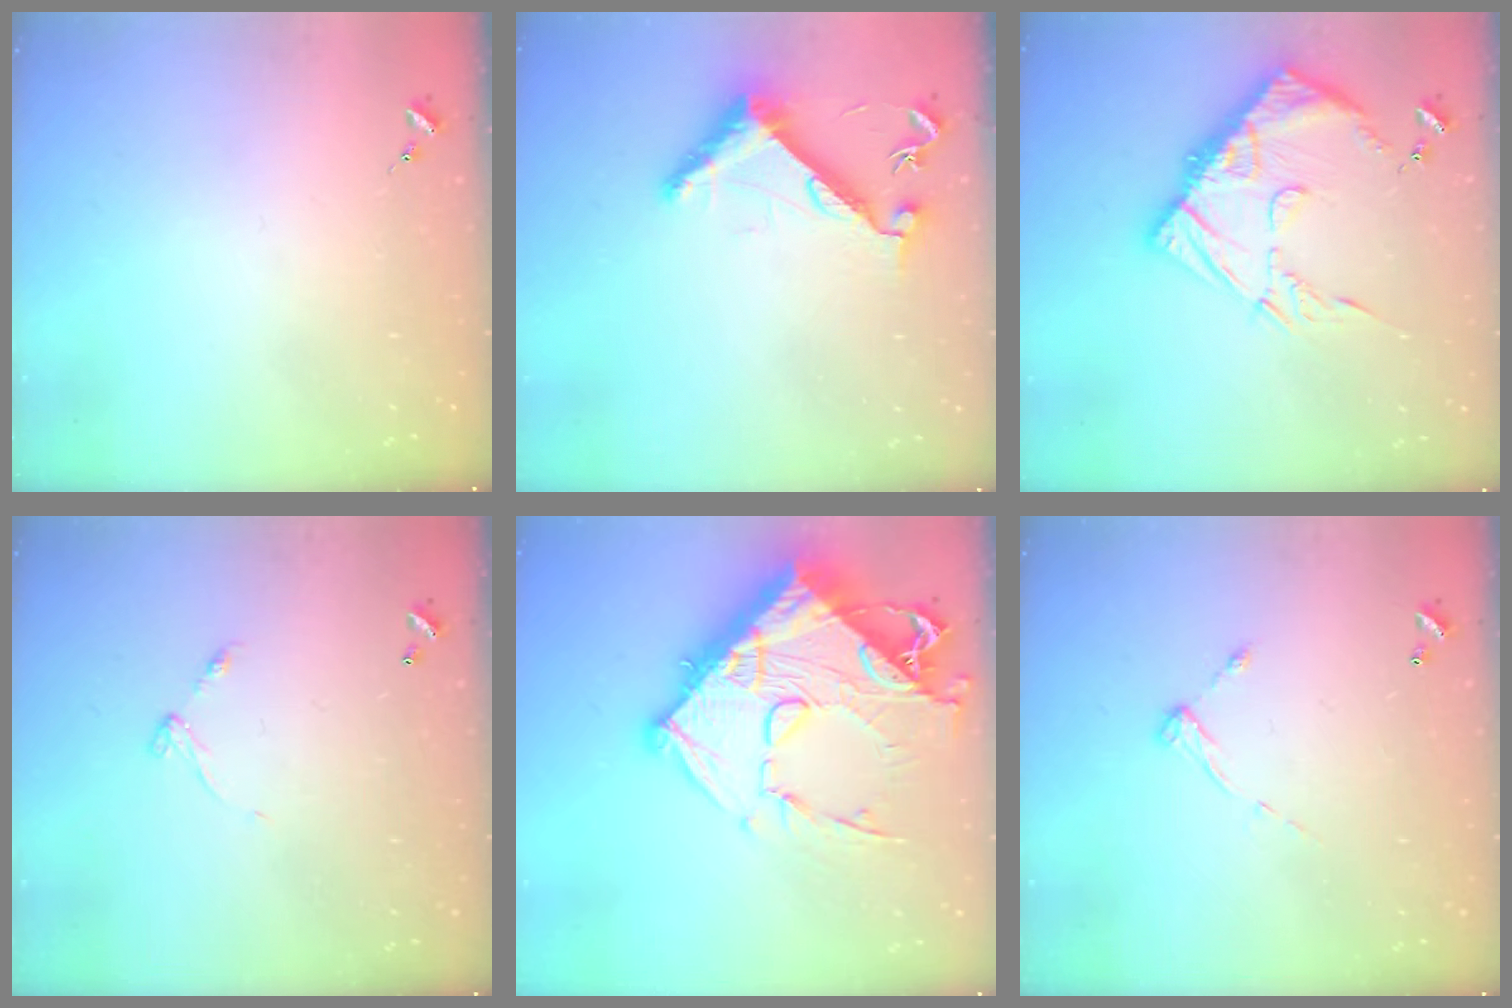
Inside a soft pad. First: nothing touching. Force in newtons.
{"total": 8.6, "press": 8.6, "slide": 0.7}
{"total": 15.6, "press": 15.5, "slide": 1.4}
{"total": 5.6, "press": 5.6, "slide": 0.5}
{"total": 25.7, "press": 25.6, "slide": 2.6}
{"total": 6.9, "press": 6.9, "slide": 0.5}